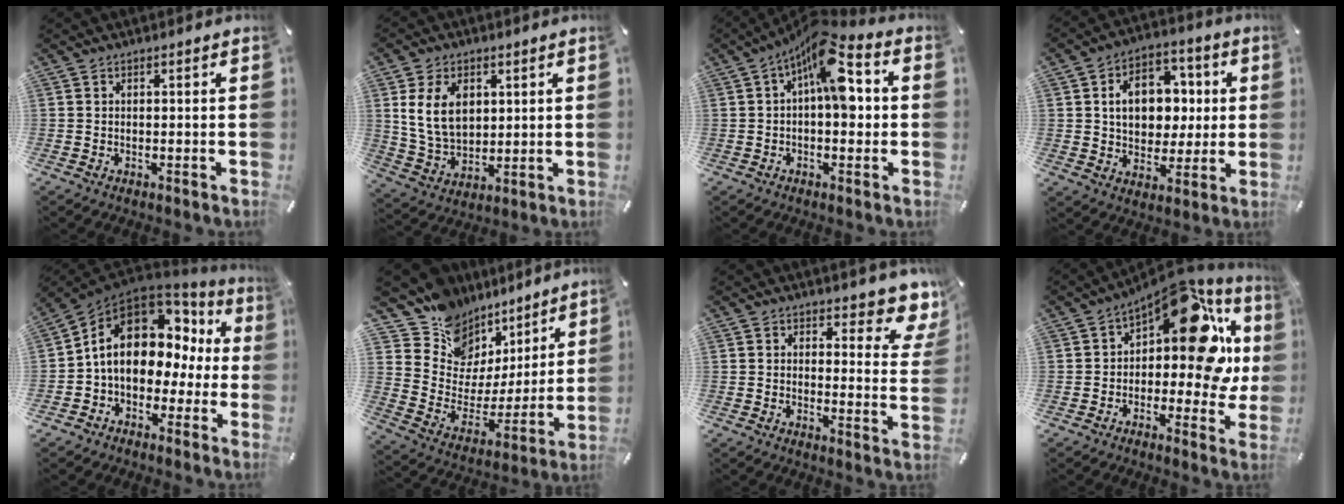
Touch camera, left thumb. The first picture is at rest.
{"total": 10.8, "force": [3.2, 7.9, 6.6], "torque": [-0.145, -0.005, 0.055]}
{"total": 12.5, "force": [2.3, 5.8, 10.9], "torque": [-0.156, -0.012, 0.039]}
{"total": 12.5, "force": [1.6, 10.0, 7.3], "torque": [-0.107, 0.012, 0.035]}
{"total": 13.3, "force": [2.2, 10.1, 8.3], "torque": [-0.146, -0.006, 0.039]}
{"total": 13.6, "force": [10.3, 9.0, -0.3], "torque": [-0.012, -0.120, 0.193]}
{"total": 7.2, "force": [5.4, 3.4, 3.4], "torque": [-0.026, -0.046, 0.091]}
{"total": 19.9, "force": [6.9, 10.1, 15.7], "torque": [-0.201, -0.050, 0.112]}